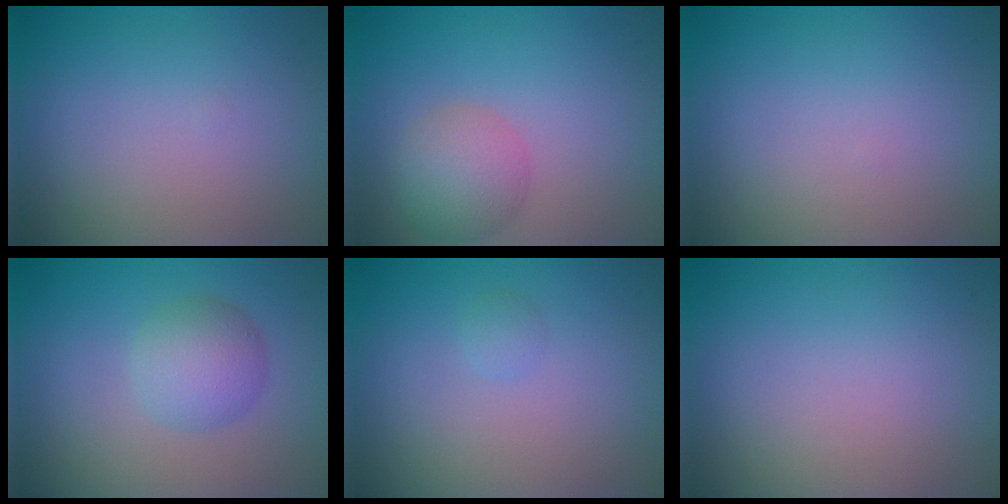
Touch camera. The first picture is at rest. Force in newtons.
{"total": 3.7, "press": 3.7, "slide": 0.3}
{"total": 0.0}
{"total": 3.6, "press": 3.6, "slide": 0.1}
{"total": 0.7, "press": 0.7, "slide": 0.1}
{"total": 0.0}